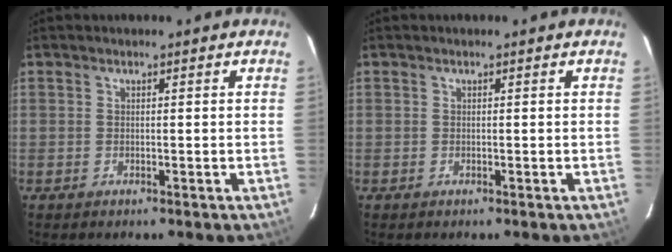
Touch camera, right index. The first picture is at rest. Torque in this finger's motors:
{"motor_torque": [-0.02, 0.01, 0.00, 0.00]}